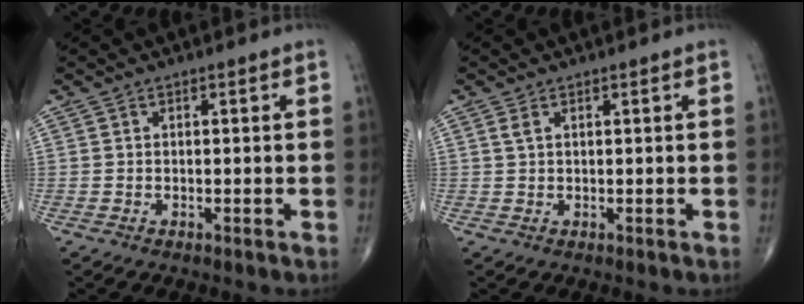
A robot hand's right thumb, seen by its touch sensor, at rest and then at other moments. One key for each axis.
{"total": 1.1, "fx": 0.5, "fy": 0.5, "fz": 0.8, "tx": -0.021, "ty": 0.010, "tz": 0.014}